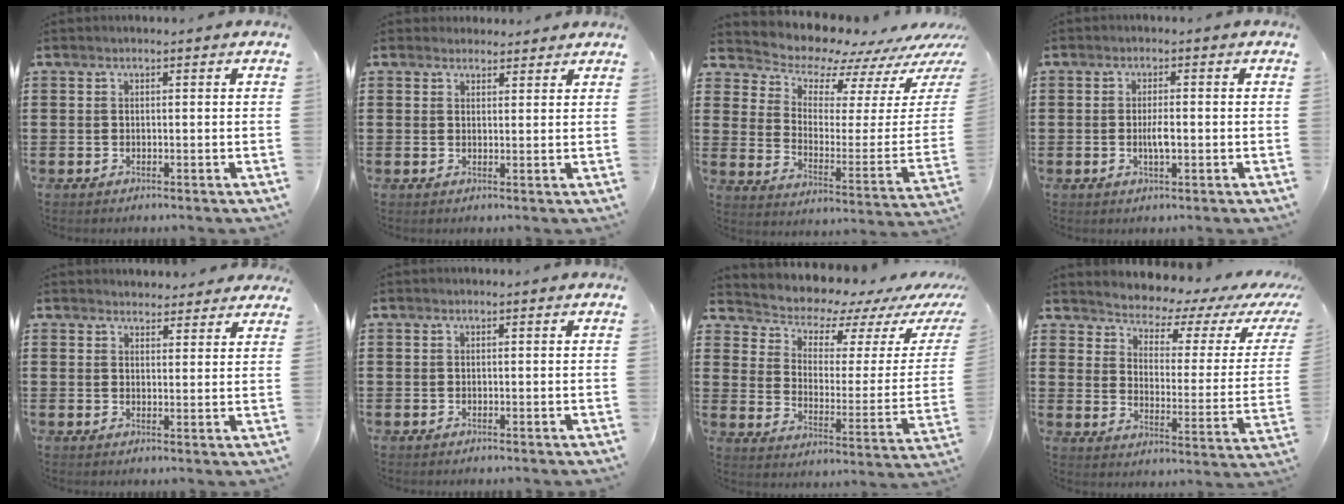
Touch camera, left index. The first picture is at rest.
{"total": 2.4, "force": [2.2, 0.8, 0.0], "torque": [-0.007, 0.001, 0.044]}
{"total": 7.5, "force": [7.1, 2.1, 0.5], "torque": [-0.042, -0.075, 0.122]}
{"total": 2.9, "force": [-0.3, 0.7, 2.8], "torque": [-0.050, -0.001, -0.005]}
{"total": 3.2, "force": [3.1, 0.9, 0.1], "torque": [-0.003, -0.010, 0.057]}
{"total": 0.0}
{"total": 6.3, "force": [5.8, 2.2, 0.8], "torque": [-0.048, -0.052, 0.098]}
{"total": 3.2, "force": [3.0, 1.2, 0.4], "torque": [-0.032, -0.032, 0.043]}